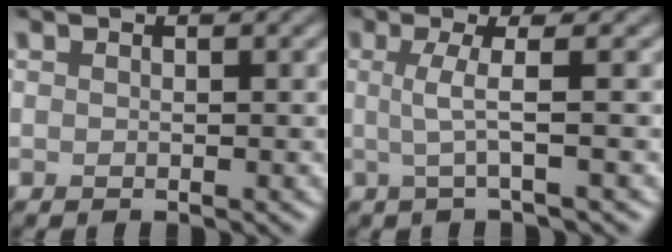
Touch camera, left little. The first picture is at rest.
{"total": 2.9, "force": [-0.3, 0.5, 2.9], "torque": [-0.052, 0.001, -0.010]}